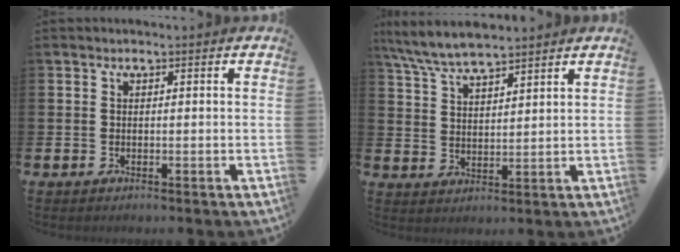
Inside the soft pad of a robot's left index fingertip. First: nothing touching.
{"total": 6.6, "force": [6.2, 0.9, 2.1], "torque": [-0.064, -0.022, 0.113]}